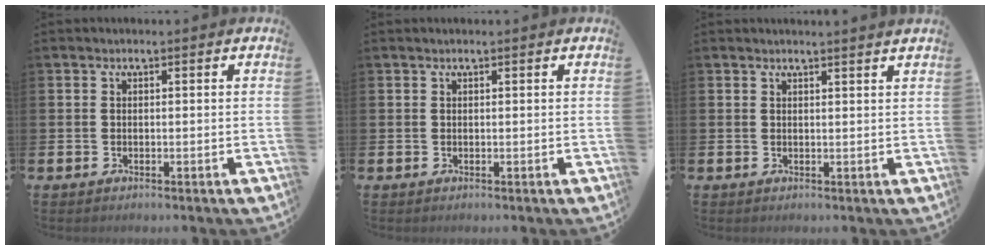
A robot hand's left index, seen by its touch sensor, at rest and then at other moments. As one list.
[{"total": 0.0}, {"total": 1.0, "force": [1.0, -0.3, 0.0], "torque": [0.006, -0.007, 0.017]}]